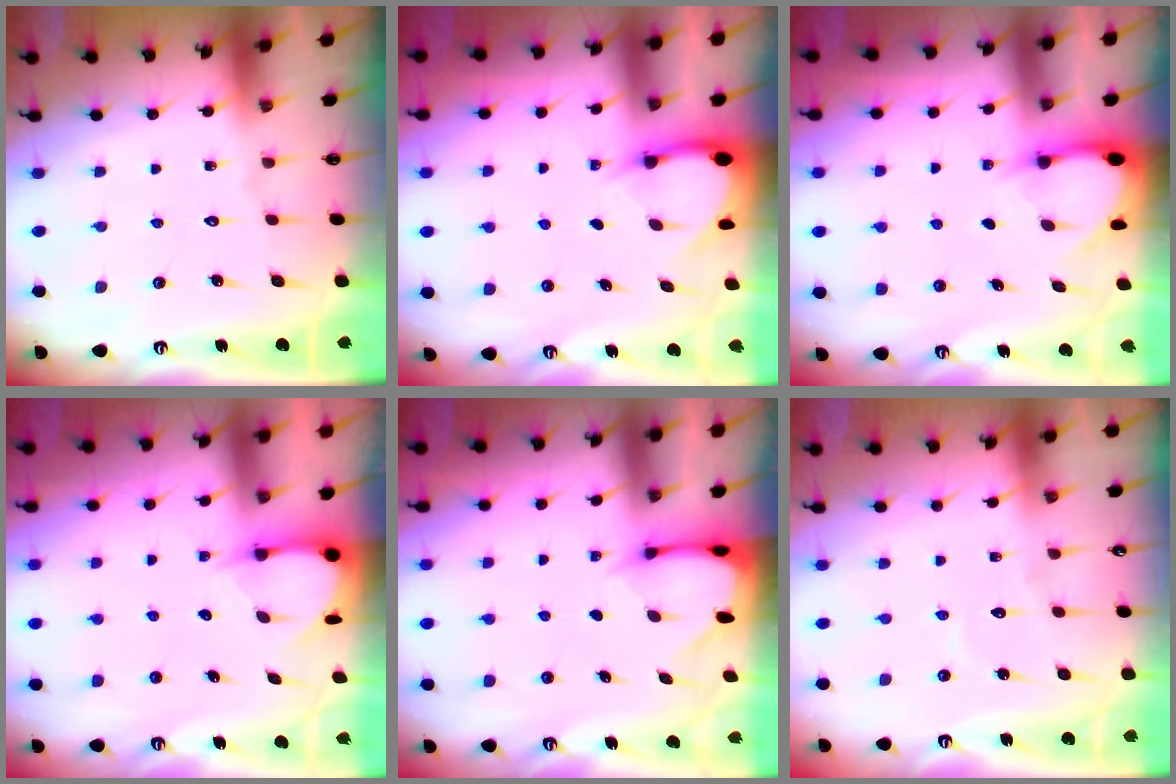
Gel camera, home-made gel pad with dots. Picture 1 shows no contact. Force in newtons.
{"total": 3.6, "press": 3.6, "slide": 0.2}
{"total": 2.9, "press": 2.9, "slide": 0.3}
{"total": 3.4, "press": 3.4, "slide": 0.3}
{"total": 2.5, "press": 2.5, "slide": 0.3}
{"total": 3.9, "press": 3.8, "slide": 0.4}